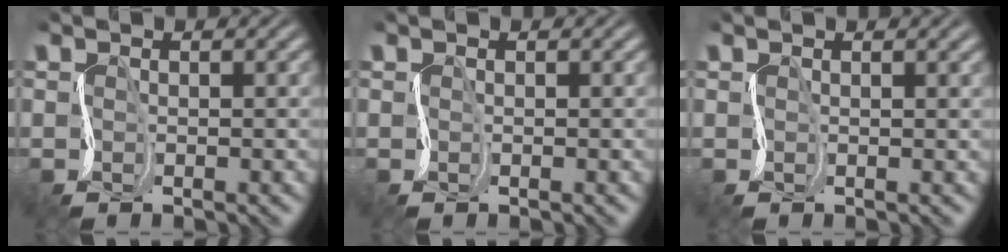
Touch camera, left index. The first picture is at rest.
{"total": 0.0}
{"total": 1.2, "force": [1.1, 0.1, 0.4], "torque": [-0.009, 0.001, 0.003]}